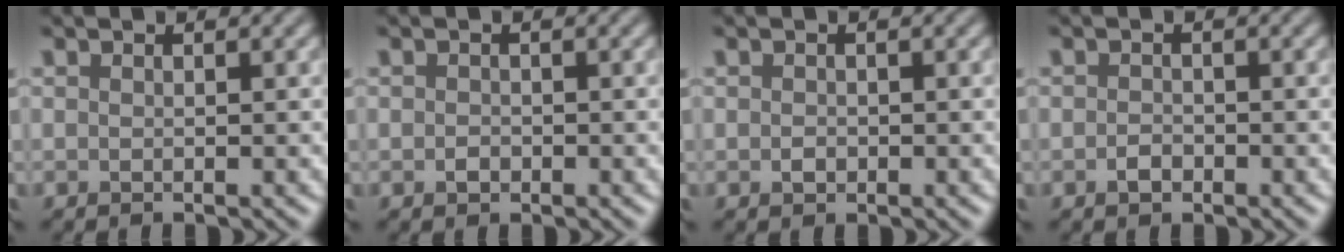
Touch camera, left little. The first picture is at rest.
{"total": 1.0, "force": [-0.4, 0.8, 0.5], "torque": [-0.009, -0.002, -0.012]}
{"total": 0.9, "force": [-0.3, 0.8, 0.5], "torque": [-0.009, -0.001, -0.009]}
{"total": 1.2, "force": [-0.7, 0.8, 0.7], "torque": [-0.011, 0.000, -0.018]}